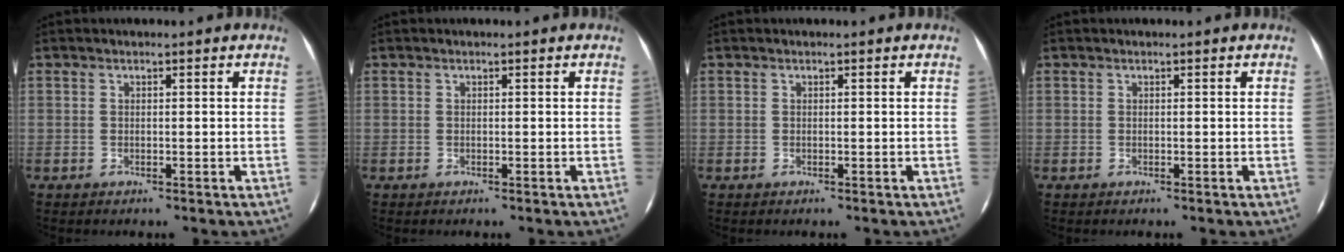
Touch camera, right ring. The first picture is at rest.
{"total": 0.0}
{"total": 0.0}
{"total": 0.0}